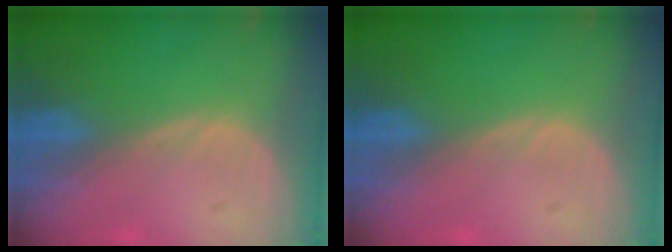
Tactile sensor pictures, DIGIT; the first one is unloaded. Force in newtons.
{"total": 0.0}